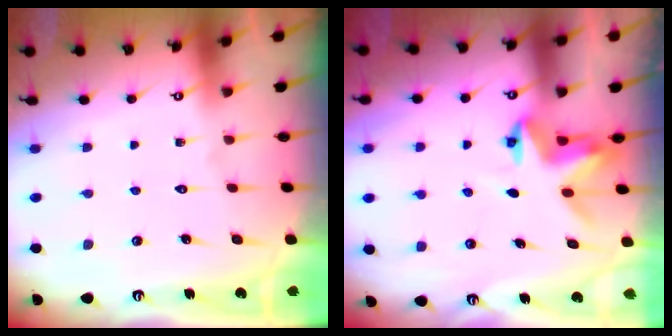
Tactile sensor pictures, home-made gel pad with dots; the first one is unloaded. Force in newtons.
{"total": 3.8, "press": 3.7, "slide": 0.4}